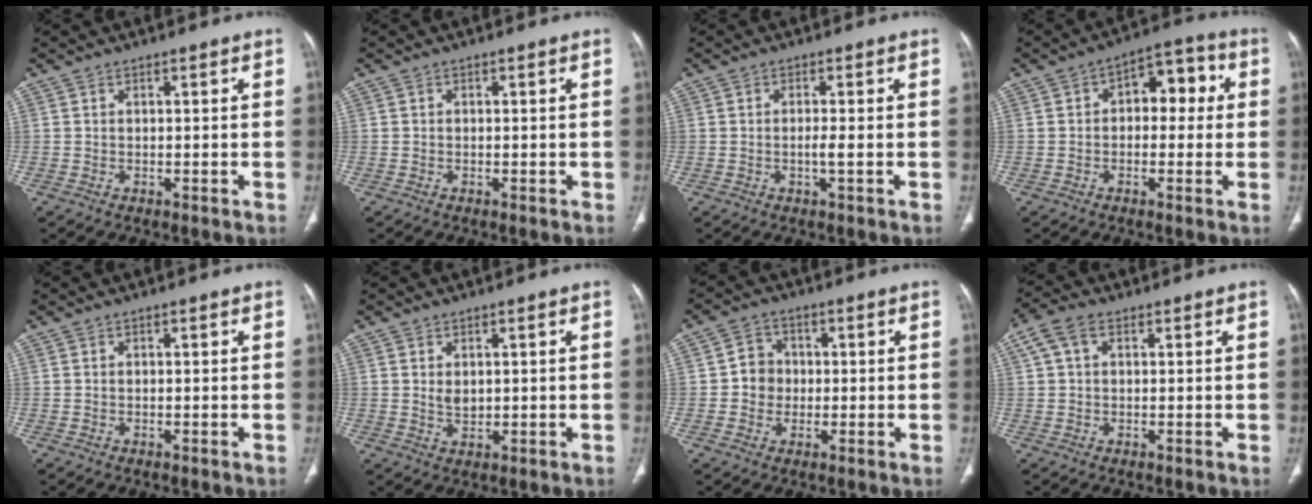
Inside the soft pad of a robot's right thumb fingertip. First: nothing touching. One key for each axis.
{"total": 0.0}
{"total": 1.8, "fx": -0.4, "fy": 0.0, "fz": 1.7, "tx": -0.036, "ty": -0.001, "tz": -0.009}
{"total": 8.7, "fx": 1.2, "fy": 5.3, "fz": 6.8, "tx": -0.052, "ty": 0.030, "tz": 0.008}
{"total": 0.0}
{"total": 2.6, "fx": 0.5, "fy": 1.7, "fz": 1.8, "tx": -0.025, "ty": -0.007, "tz": 0.013}
{"total": 5.3, "fx": -0.2, "fy": 4.9, "fz": 1.9, "tx": -0.002, "ty": 0.010, "tz": -0.011}
{"total": 4.8, "fx": 1.5, "fy": 3.1, "fz": 3.3, "tx": -0.072, "ty": 0.020, "tz": 0.027}